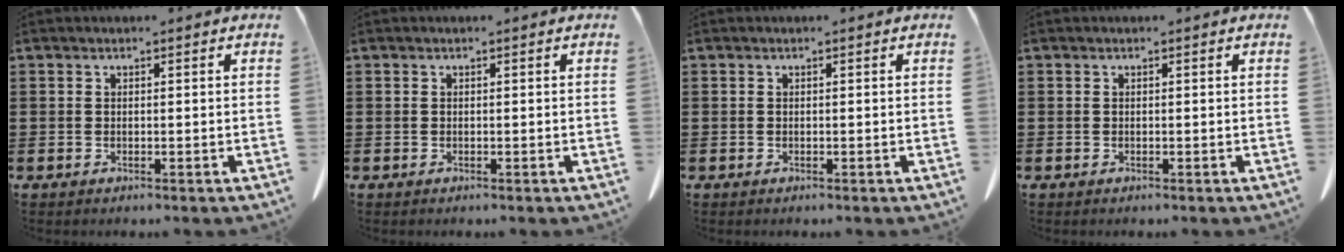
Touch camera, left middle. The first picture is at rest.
{"total": 0.0}
{"total": 0.0}
{"total": 0.0}